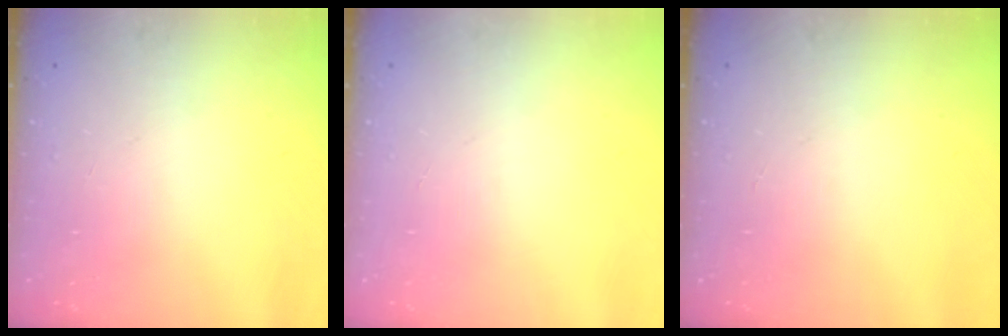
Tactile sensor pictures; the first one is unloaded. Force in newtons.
{"total": 0.0}
{"total": 0.0}